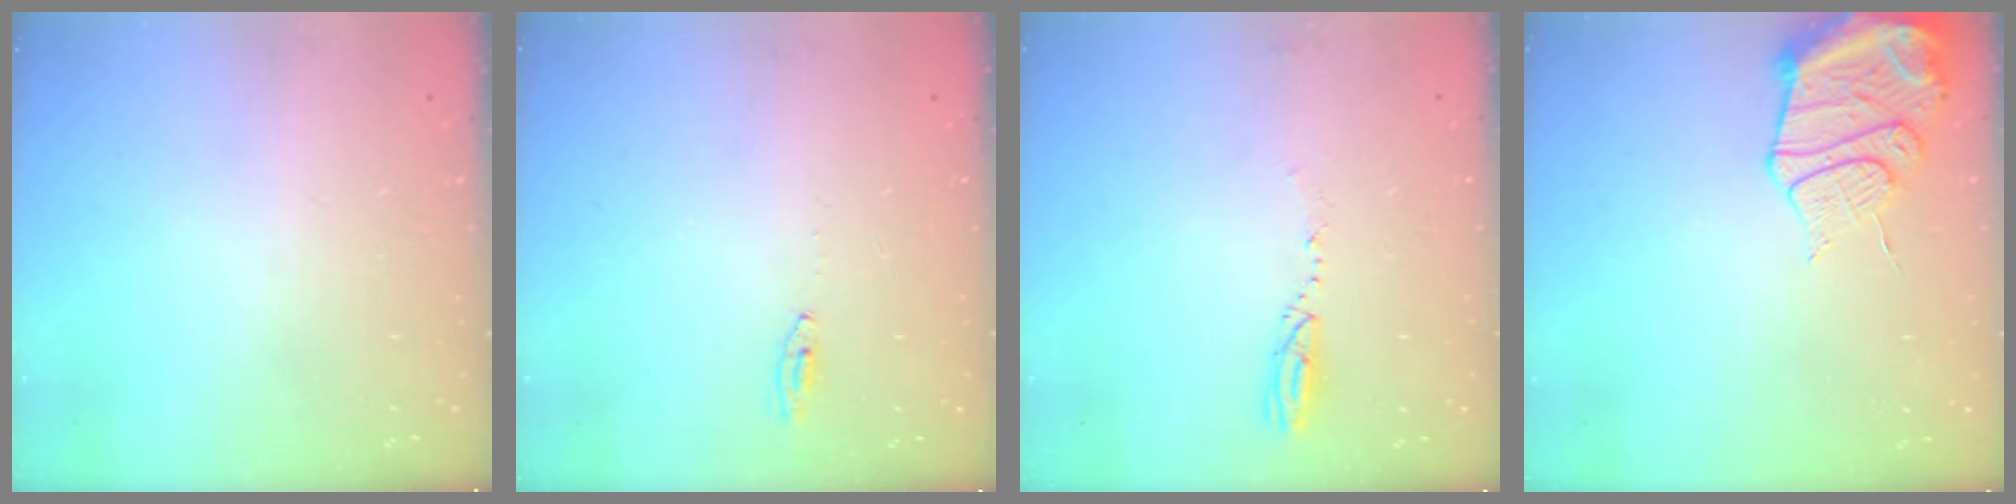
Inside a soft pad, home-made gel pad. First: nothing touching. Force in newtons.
{"total": 2.0, "press": 2.0, "slide": 0.2}
{"total": 3.3, "press": 3.1, "slide": 1.2}
{"total": 13.1, "press": 13.0, "slide": 1.6}